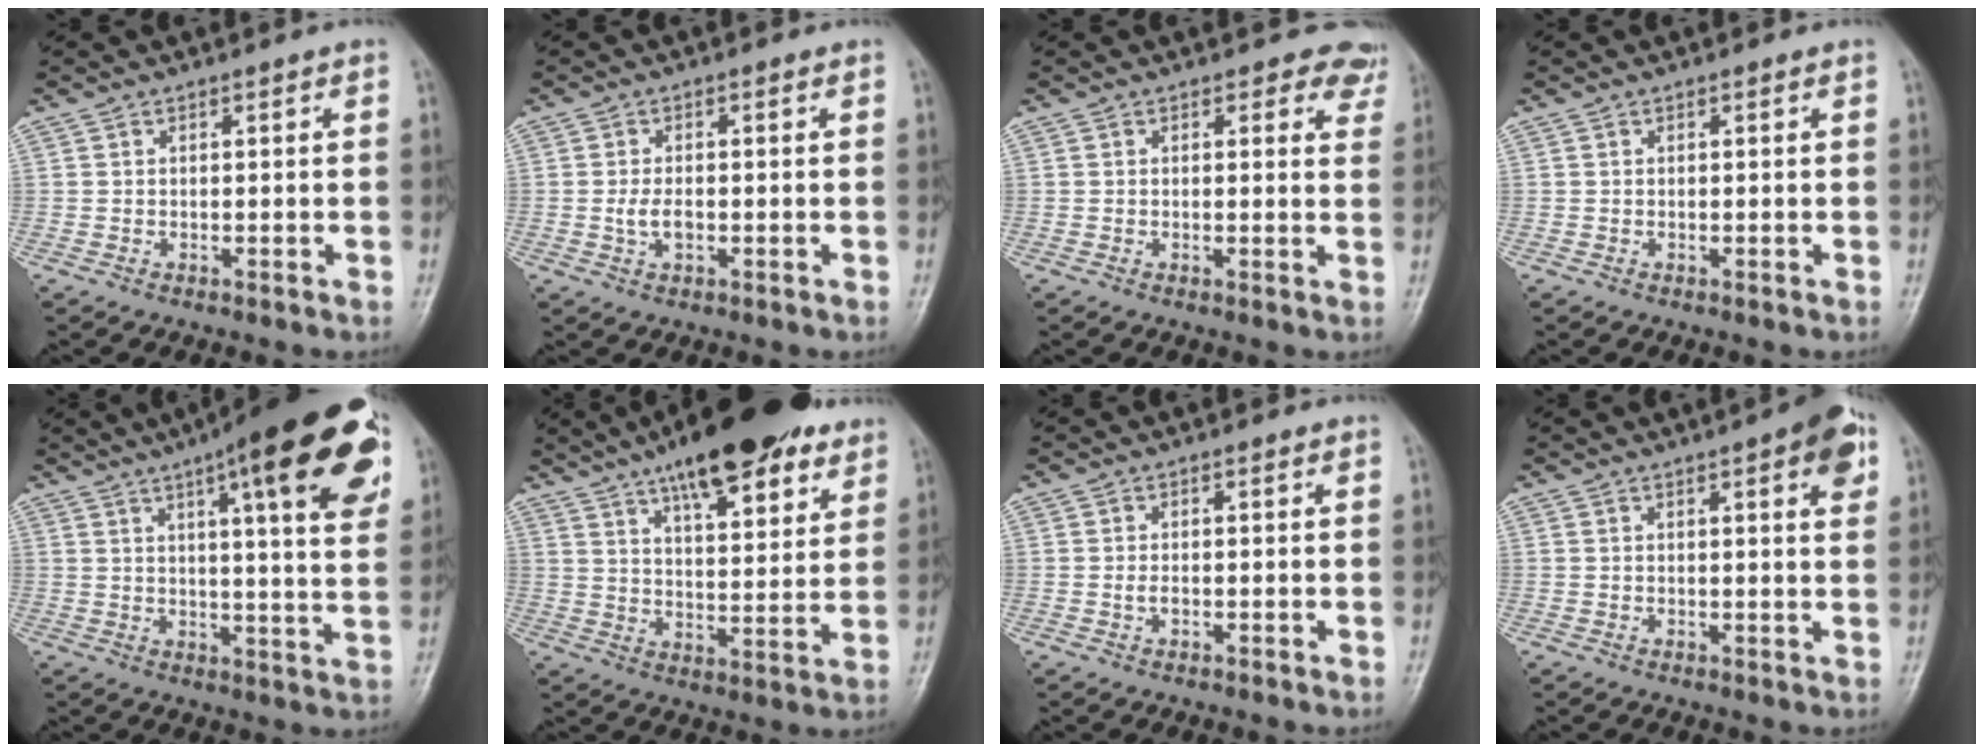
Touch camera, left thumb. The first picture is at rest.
{"total": 3.0, "force": [-0.5, 1.7, 2.4], "torque": [-0.046, 0.000, -0.011]}
{"total": 5.1, "force": [4.2, 2.7, 1.2], "torque": [0.026, -0.019, 0.023]}
{"total": 0.0}
{"total": 22.3, "force": [10.3, 5.1, 19.1], "torque": [-0.242, -0.014, 0.134]}
{"total": 21.0, "force": [13.4, 7.2, 14.4], "torque": [-0.185, -0.034, 0.203]}
{"total": 1.1, "force": [-0.1, 0.7, 0.9], "torque": [-0.015, -0.001, -0.004]}
{"total": 6.3, "force": [2.8, 1.6, 5.4], "torque": [-0.058, -0.005, 0.029]}